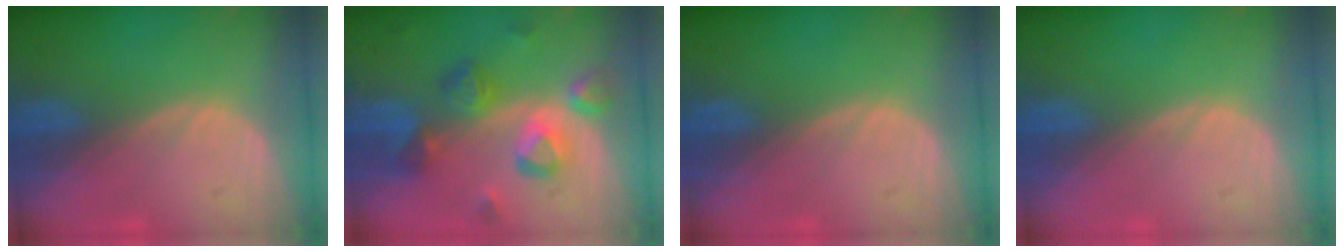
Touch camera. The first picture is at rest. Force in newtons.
{"total": 9.1, "press": 8.1, "slide": 4.0}
{"total": 0.0}
{"total": 0.0}